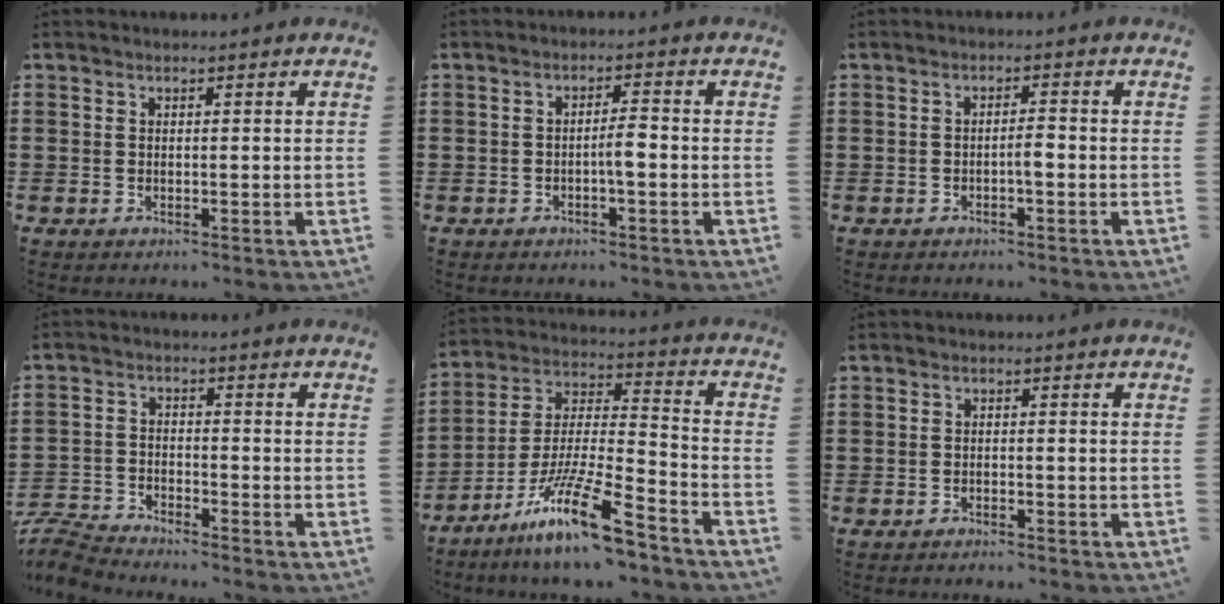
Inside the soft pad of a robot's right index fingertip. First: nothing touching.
{"total": 2.9, "force": [-0.9, 0.5, 2.7], "torque": [-0.056, 0.001, -0.019]}
{"total": 1.9, "force": [-0.7, 0.3, 1.8], "torque": [-0.034, 0.003, -0.014]}
{"total": 4.2, "force": [-4.2, 0.3, 0.4], "torque": [-0.034, -0.006, -0.093]}
{"total": 14.8, "force": [-10.6, 1.6, 10.3], "torque": [-0.194, 0.019, -0.195]}
{"total": 1.0, "force": [-1.0, 0.0, 0.2], "torque": [-0.007, 0.000, -0.019]}